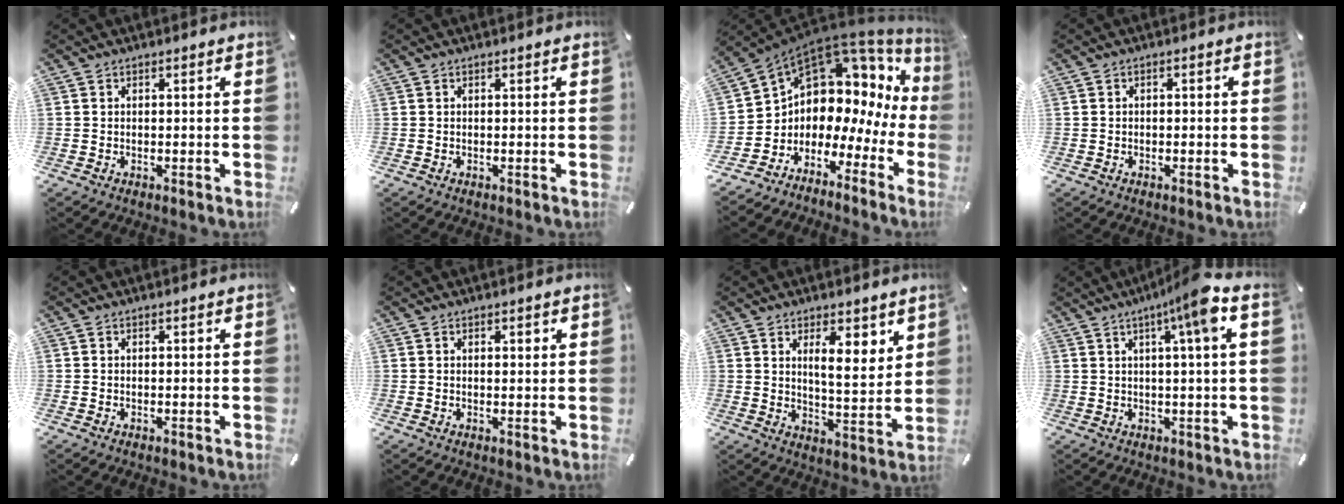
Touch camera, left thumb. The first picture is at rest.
{"total": 0.0}
{"total": 7.5, "force": [4.3, 5.9, 1.6], "torque": [-0.048, -0.074, 0.080]}
{"total": 0.7, "force": [-0.3, 0.4, 0.4], "torque": [-0.008, 0.000, -0.007]}
{"total": 0.0}
{"total": 1.0, "force": [0.6, 0.5, 0.7], "torque": [-0.013, 0.001, 0.010]}
{"total": 8.6, "force": [4.6, 3.5, 6.5], "torque": [-0.099, -0.027, 0.075]}
{"total": 9.6, "force": [4.2, 0.1, 8.7], "torque": [-0.147, -0.012, 0.062]}